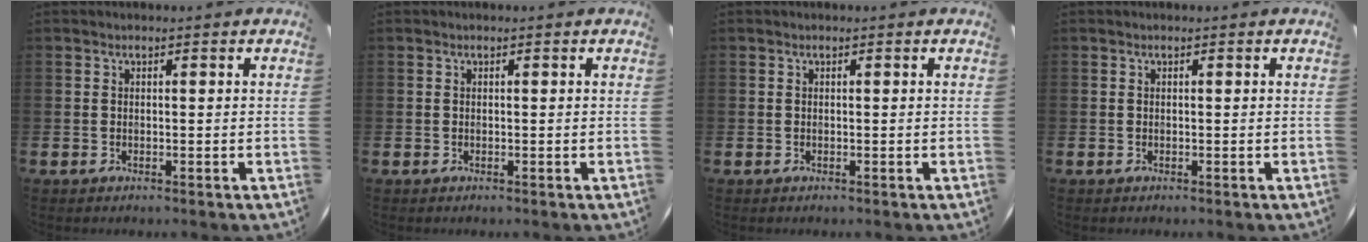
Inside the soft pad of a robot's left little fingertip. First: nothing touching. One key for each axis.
{"total": 0.0}
{"total": 0.0}
{"total": 0.0}